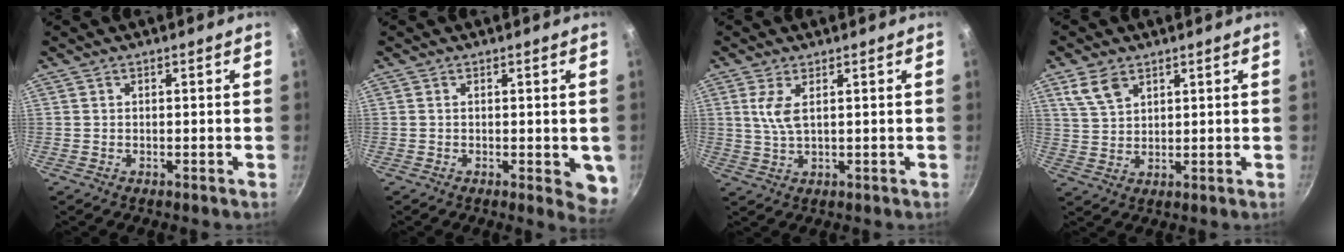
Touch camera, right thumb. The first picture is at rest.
{"total": 4.9, "force": [-0.5, 1.9, 4.6], "torque": [-0.039, -0.008, -0.005]}
{"total": 4.2, "force": [1.3, 1.4, 3.8], "torque": [-0.082, -0.008, 0.028]}
{"total": 5.8, "force": [3.4, 3.4, 3.3], "torque": [-0.052, -0.009, 0.072]}